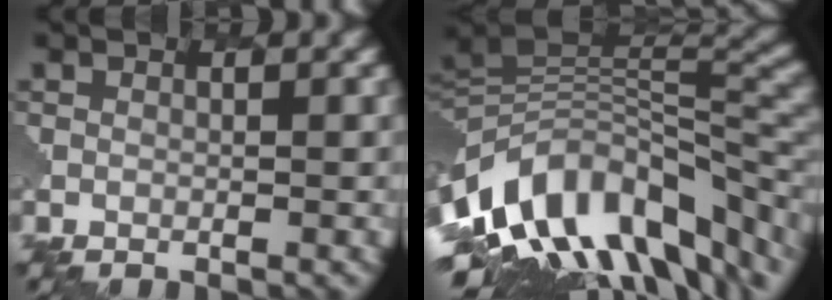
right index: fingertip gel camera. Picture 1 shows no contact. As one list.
[{"total": 14.6, "force": [-5.0, 7.5, 11.5], "torque": [-0.192, 0.012, -0.094]}]